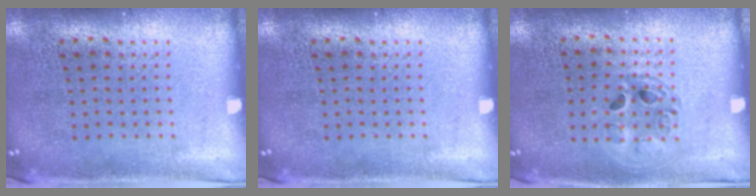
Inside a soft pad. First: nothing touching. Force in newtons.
{"total": 0.0}
{"total": 1.3, "press": 1.2, "slide": 0.2}